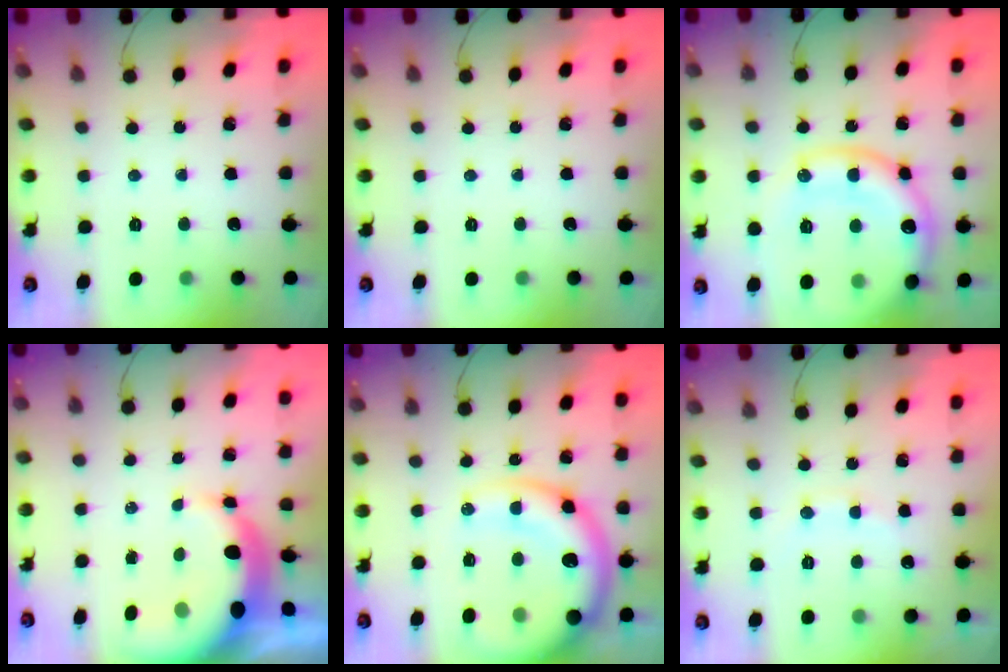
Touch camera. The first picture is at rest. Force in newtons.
{"total": 0.0}
{"total": 21.9, "press": 21.7, "slide": 3.0}
{"total": 8.8, "press": 8.6, "slide": 1.7}
{"total": 19.0, "press": 18.5, "slide": 4.3}
{"total": 7.7, "press": 7.6, "slide": 1.4}